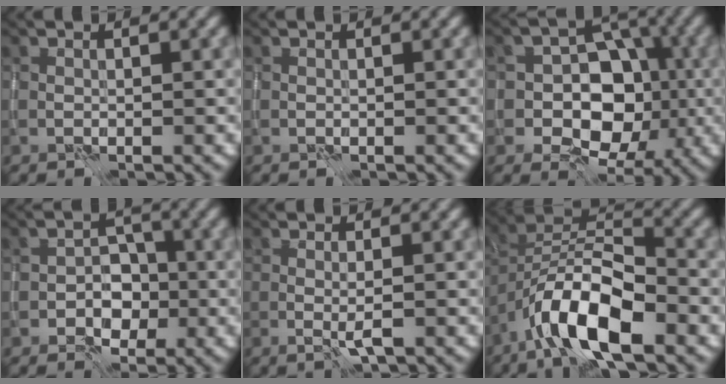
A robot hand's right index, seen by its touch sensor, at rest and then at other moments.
{"total": 0.0}
{"total": 8.3, "force": [-1.6, 6.1, 5.3], "torque": [-0.035, 0.011, -0.044]}
{"total": 3.3, "force": [-1.1, 2.5, 1.9], "torque": [-0.002, 0.003, -0.027]}
{"total": 1.3, "force": [-0.2, 0.0, 1.3], "torque": [-0.026, -0.004, -0.003]}
{"total": 8.7, "force": [-4.9, 3.0, 6.4], "torque": [-0.115, 0.014, -0.095]}